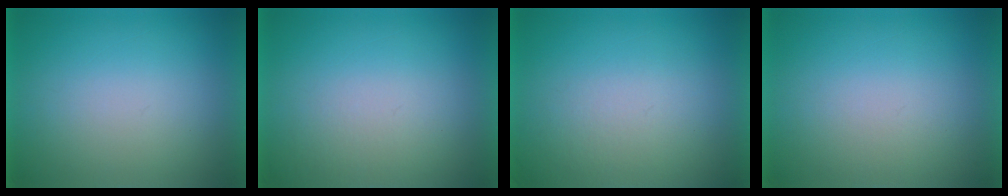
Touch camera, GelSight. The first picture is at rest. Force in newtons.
{"total": 1.8}
{"total": 3.5}
{"total": 1.1}